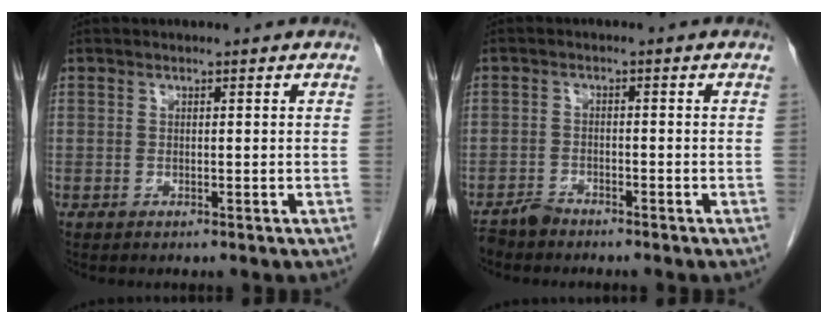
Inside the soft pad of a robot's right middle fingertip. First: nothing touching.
{"total": 2.1, "force": [-2.0, 0.4, 0.2], "torque": [-0.007, -0.005, -0.037]}